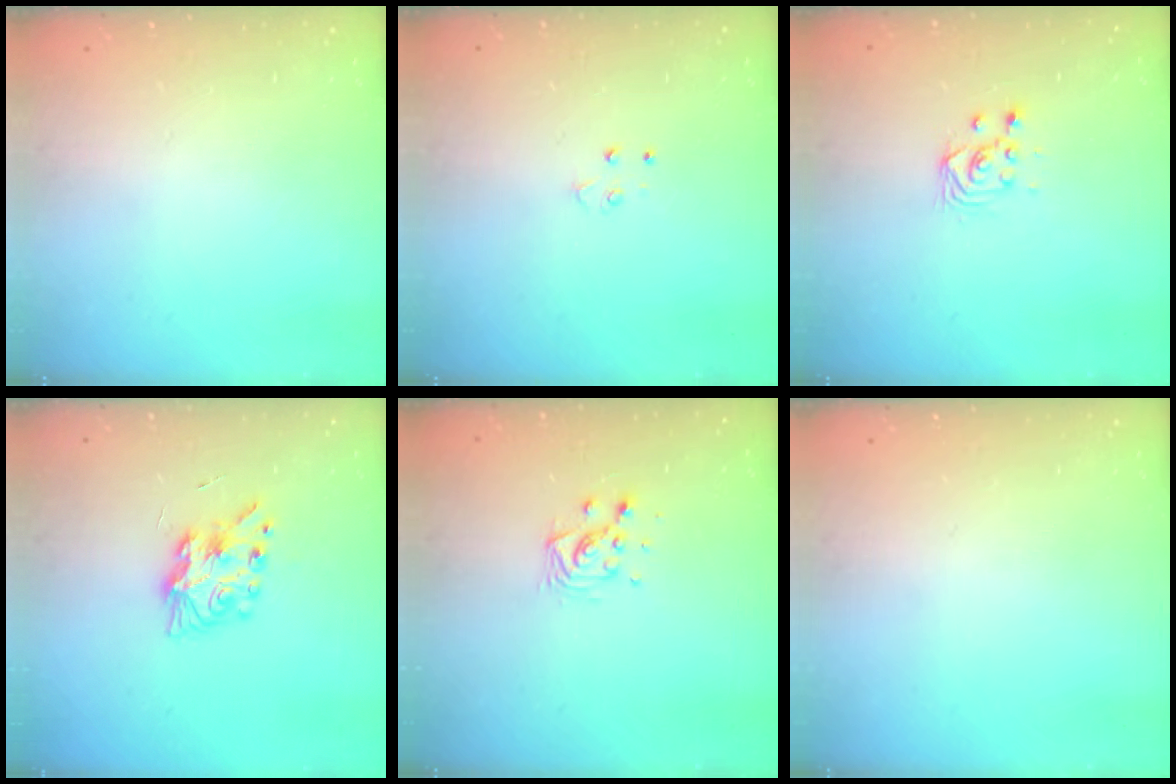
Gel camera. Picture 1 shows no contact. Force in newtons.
{"total": 3.5, "press": 3.5, "slide": 0.3}
{"total": 3.3, "press": 3.1, "slide": 1.1}
{"total": 8.3, "press": 8.2, "slide": 0.2}
{"total": 7.8, "press": 7.8, "slide": 0.3}
{"total": 0.0}